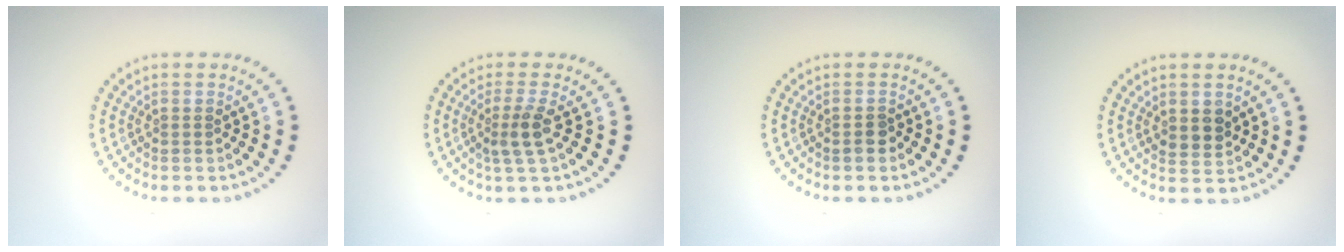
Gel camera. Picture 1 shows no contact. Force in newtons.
{"total": 2.5, "press": 1.9, "slide": 1.5}
{"total": 1.3, "press": 1.1, "slide": 0.5}
{"total": 1.9, "press": 1.7, "slide": 0.7}